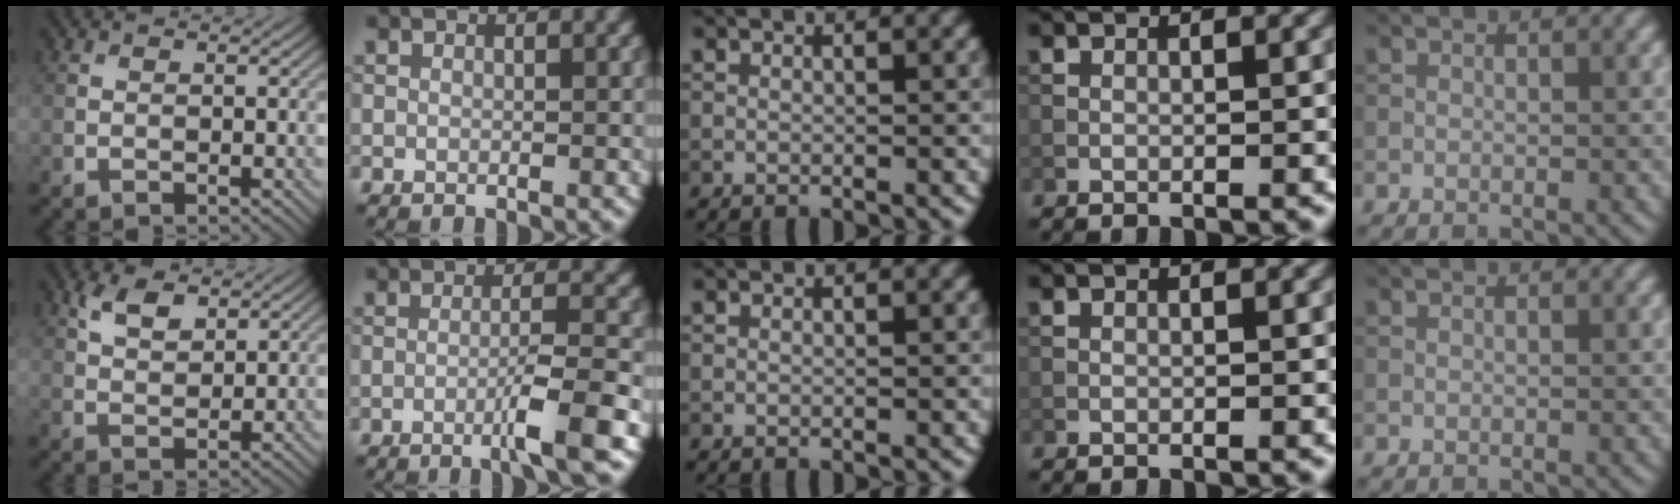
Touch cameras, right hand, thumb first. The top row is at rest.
{"thumb": {"total": 4.1, "force": [2.5, 2.0, 2.6], "torque": [-0.059, 0.001, 0.051]}, "index": {"total": 4.3, "force": [-1.8, 0.4, 3.9], "torque": [-0.055, 0.009, -0.040]}}